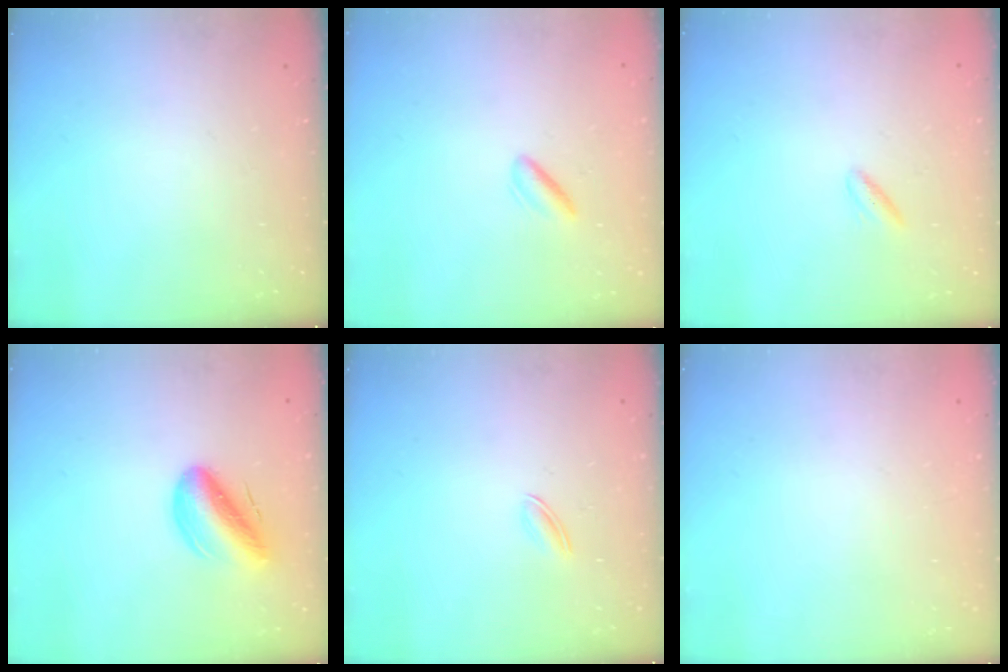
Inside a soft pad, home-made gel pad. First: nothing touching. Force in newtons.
{"total": 1.4, "press": 1.2, "slide": 0.6}
{"total": 2.4, "press": 2.2, "slide": 1.0}
{"total": 12.5, "press": 12.0, "slide": 3.7}
{"total": 2.5, "press": 2.4, "slide": 0.8}
{"total": 2.2, "press": 2.2, "slide": 0.1}